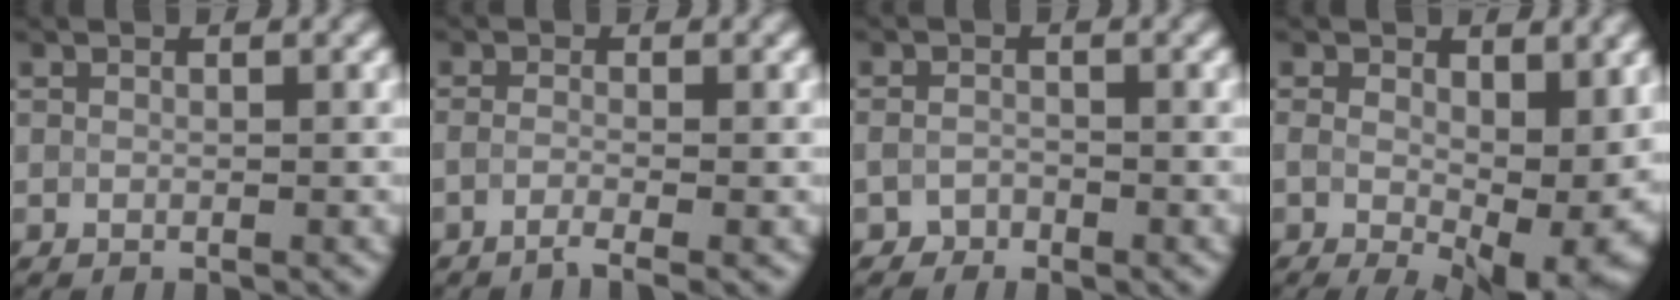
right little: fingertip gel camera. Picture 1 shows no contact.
{"total": 2.1, "force": [-1.7, 0.2, 1.2], "torque": [-0.011, -0.004, -0.033]}
{"total": 1.6, "force": [-1.4, 0.6, -0.3], "torque": [0.010, 0.006, -0.023]}
{"total": 10.7, "force": [-0.9, 5.8, 8.9], "torque": [-0.141, -0.031, 0.013]}